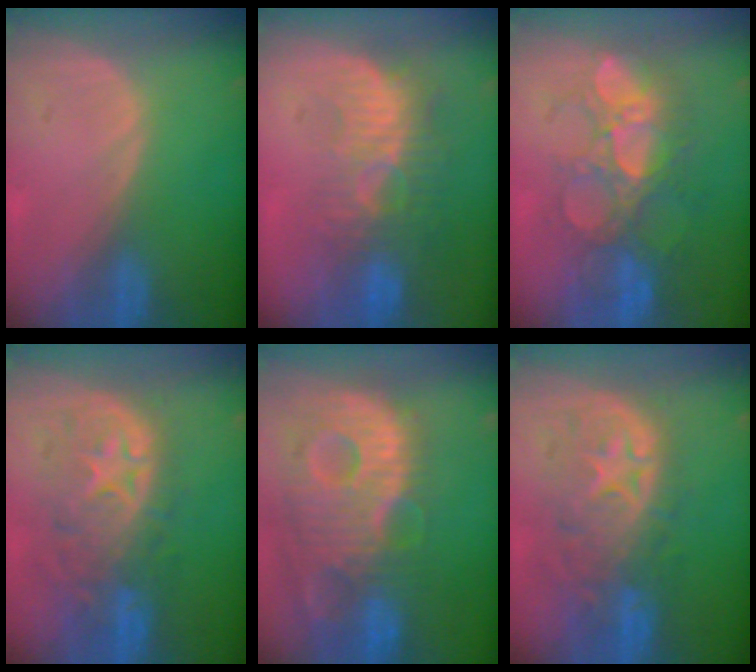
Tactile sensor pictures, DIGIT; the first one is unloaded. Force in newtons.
{"total": 9.0, "press": 8.2, "slide": 3.7}
{"total": 9.6, "press": 9.0, "slide": 3.2}
{"total": 10.4, "press": 9.4, "slide": 4.3}
{"total": 13.8, "press": 12.0, "slide": 6.9}
{"total": 10.4, "press": 9.4, "slide": 4.3}